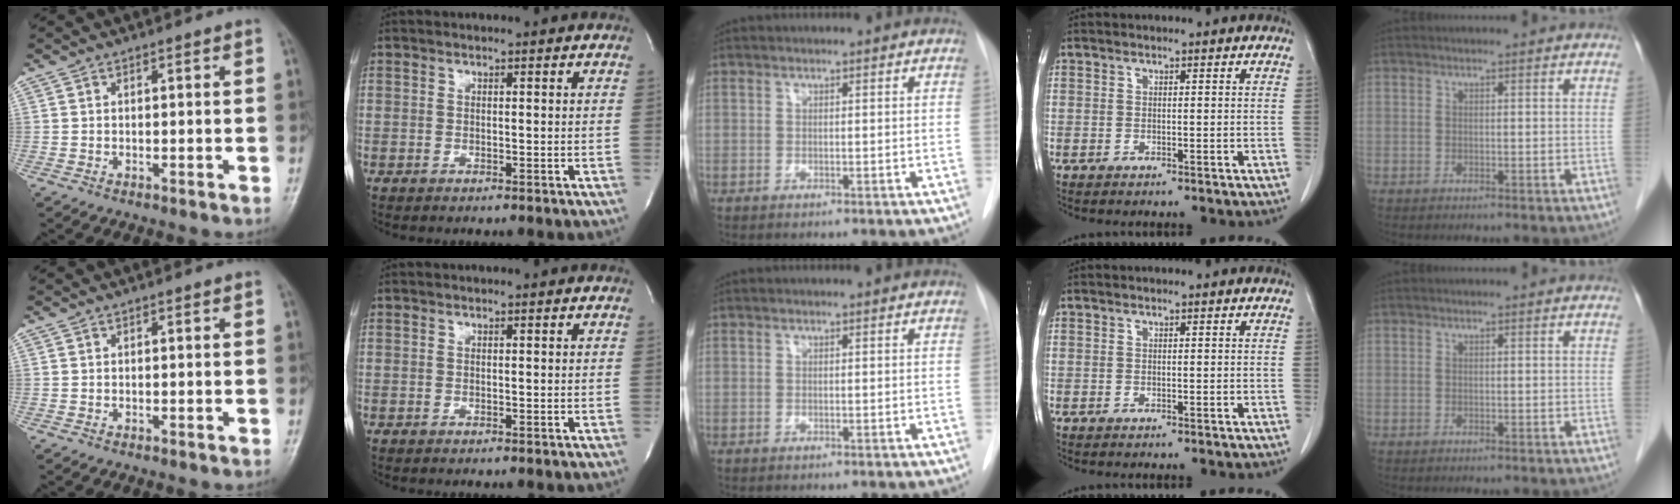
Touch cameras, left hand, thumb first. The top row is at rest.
{}